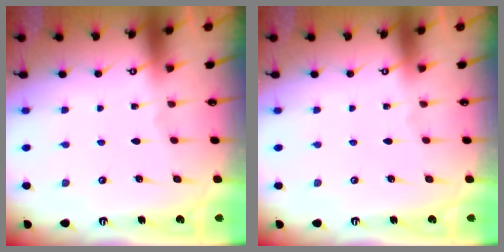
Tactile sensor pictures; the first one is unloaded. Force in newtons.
{"total": 0.0}